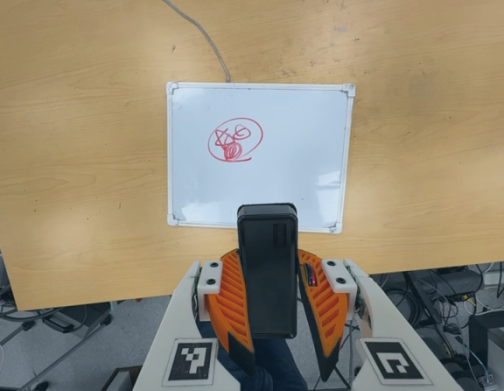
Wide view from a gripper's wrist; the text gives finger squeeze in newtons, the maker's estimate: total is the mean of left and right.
{"total": 10.7, "left": 8.7, "right": 12.8}